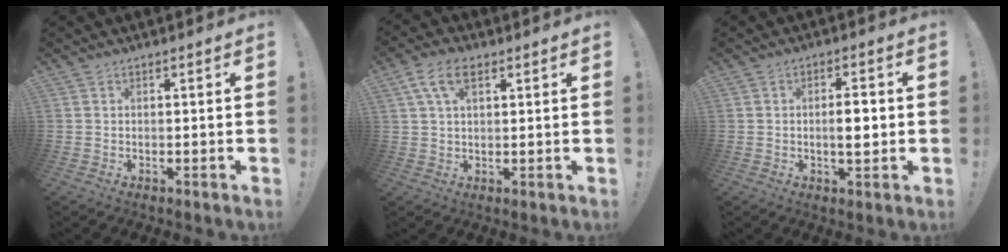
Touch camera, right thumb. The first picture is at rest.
{"total": 7.8, "force": [3.4, 4.2, 5.6], "torque": [-0.106, 0.009, 0.067]}
{"total": 5.2, "force": [-0.5, 1.7, 4.9], "torque": [-0.066, 0.000, -0.016]}